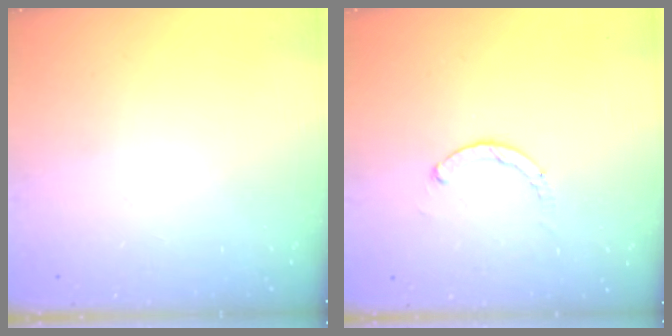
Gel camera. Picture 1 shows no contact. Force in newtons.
{"total": 1.1, "press": 1.0, "slide": 0.3}